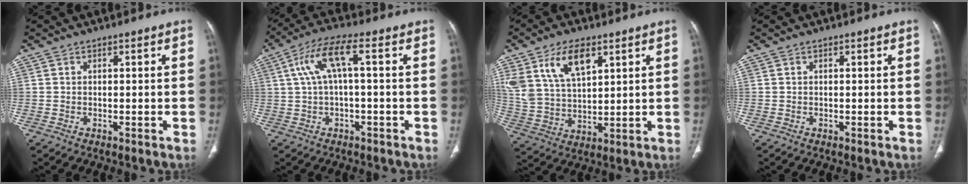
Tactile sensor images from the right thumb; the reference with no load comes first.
{"total": 7.6, "force": [1.2, 1.9, 7.3], "torque": [-0.165, 0.034, 0.021]}
{"total": 13.1, "force": [6.7, 6.8, 9.0], "torque": [-0.165, -0.019, 0.140]}
{"total": 0.0}